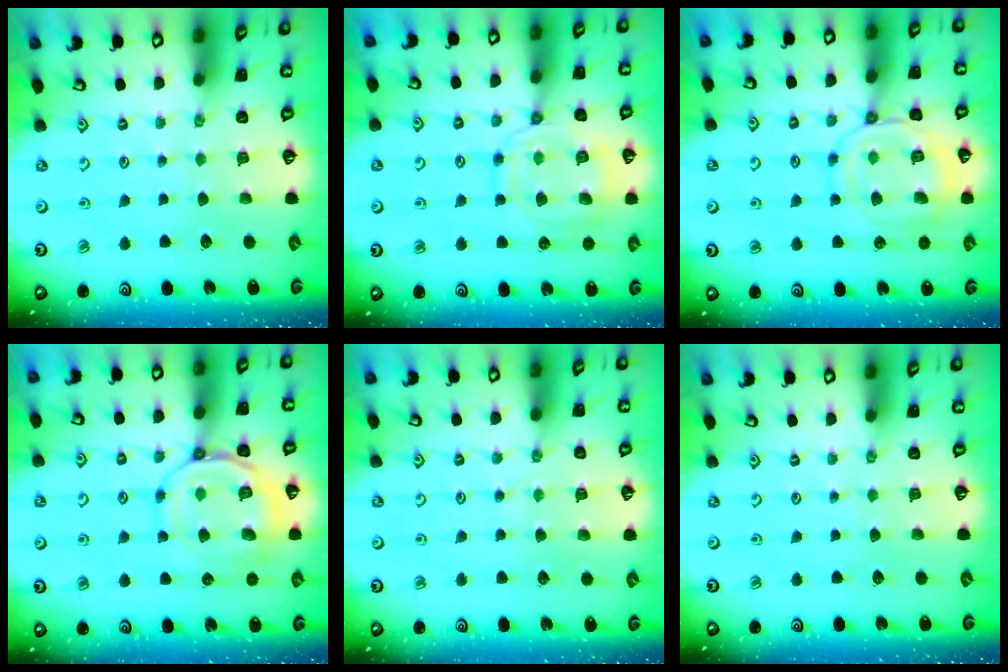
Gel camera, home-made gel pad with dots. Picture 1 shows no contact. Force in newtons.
{"total": 15.8, "press": 15.7, "slide": 1.3}
{"total": 13.7, "press": 13.7, "slide": 1.3}
{"total": 12.5, "press": 12.5, "slide": 1.2}
{"total": 3.9, "press": 3.8, "slide": 0.7}
{"total": 0.0}